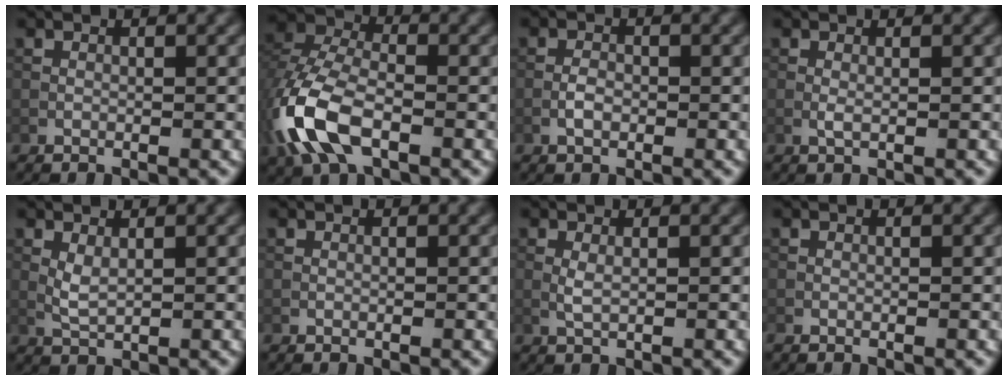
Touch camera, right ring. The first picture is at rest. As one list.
[{"total": 9.6, "force": [-3.6, 5.3, 7.2], "torque": [-0.182, -0.003, -0.086]}, {"total": 1.6, "force": [-0.6, 0.9, 1.2], "torque": [-0.021, 0.003, -0.015]}, {"total": 0.8, "force": [-0.2, 0.2, 0.8], "torque": [-0.018, -0.001, -0.004]}, {"total": 1.6, "force": [0.4, 0.6, 1.5], "torque": [-0.039, 0.000, 0.012]}, {"total": 0.0}, {"total": 1.1, "force": [0.0, 0.3, 1.0], "torque": [-0.025, 0.001, 0.000]}, {"total": 0.6, "force": [-0.5, 0.2, 0.1], "torque": [-0.005, -0.004, -0.009]}]